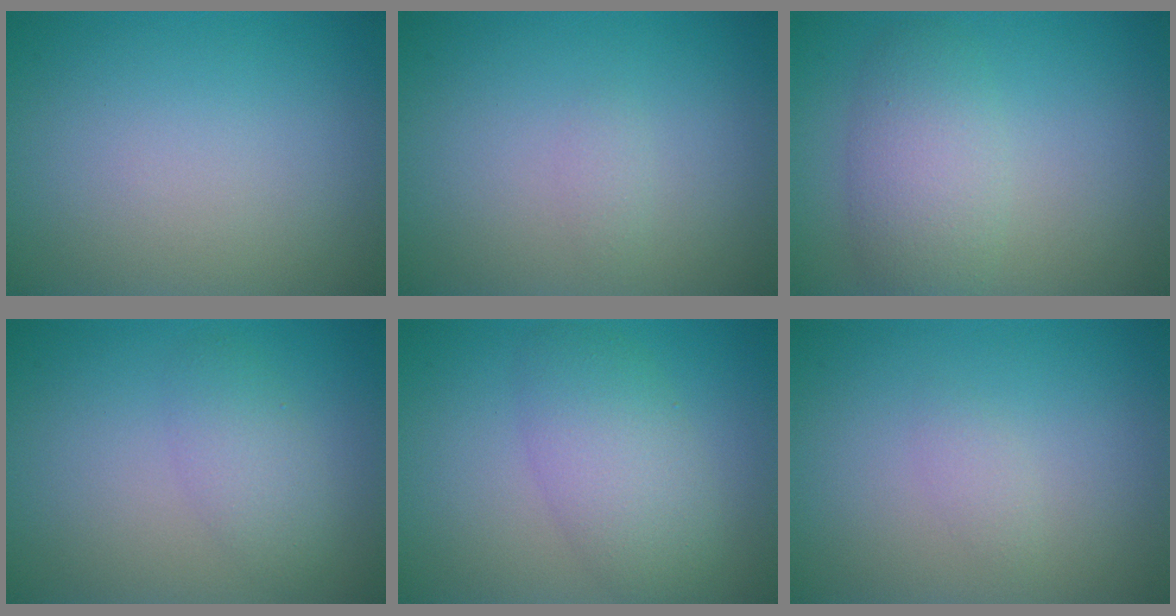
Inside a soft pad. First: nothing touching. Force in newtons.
{"total": 0.7, "press": 0.7, "slide": 0.0}
{"total": 4.2, "press": 4.2, "slide": 0.1}
{"total": 2.4, "press": 2.4, "slide": 0.0}
{"total": 4.7, "press": 4.7, "slide": 0.1}
{"total": 0.9, "press": 0.9, "slide": 0.0}